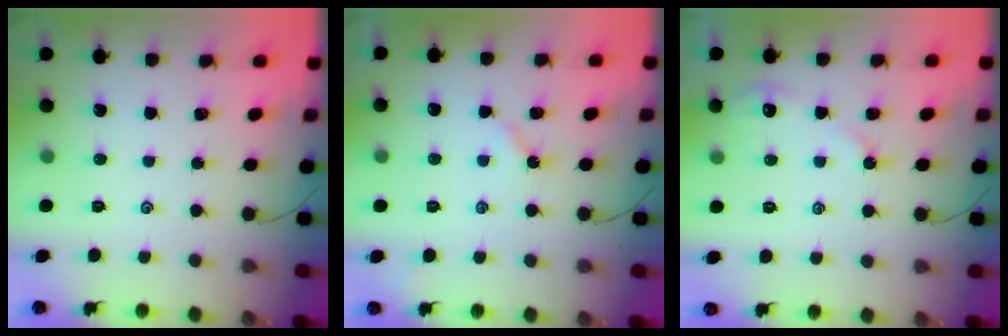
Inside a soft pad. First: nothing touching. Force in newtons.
{"total": 2.2, "press": 2.2, "slide": 0.4}
{"total": 3.6, "press": 3.6, "slide": 0.5}